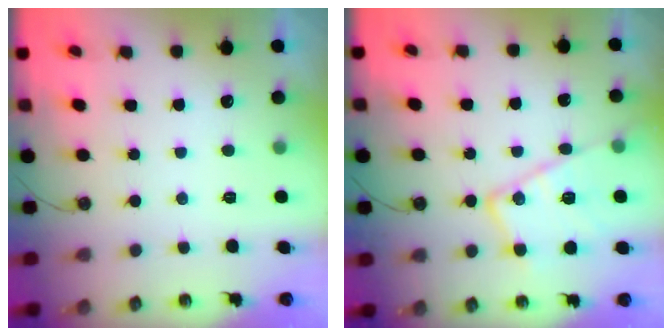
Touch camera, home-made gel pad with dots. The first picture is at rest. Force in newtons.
{"total": 16.9, "press": 16.9, "slide": 1.3}